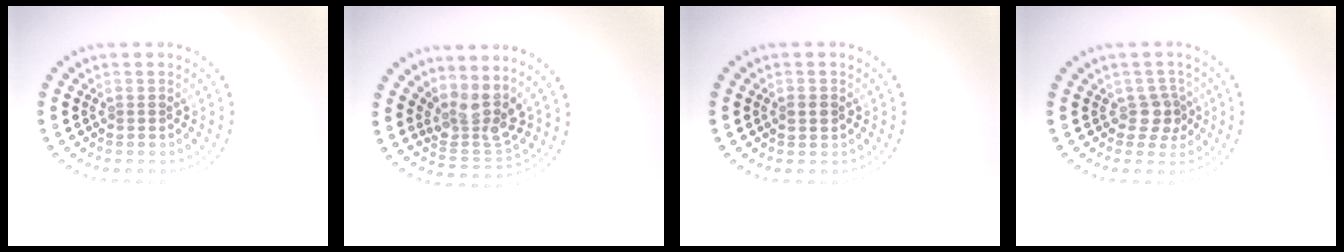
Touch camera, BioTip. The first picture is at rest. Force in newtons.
{"total": 3.6, "press": 2.7, "slide": 2.4}
{"total": 1.3, "press": 1.3, "slide": 0.1}
{"total": 2.0, "press": 1.6, "slide": 1.3}